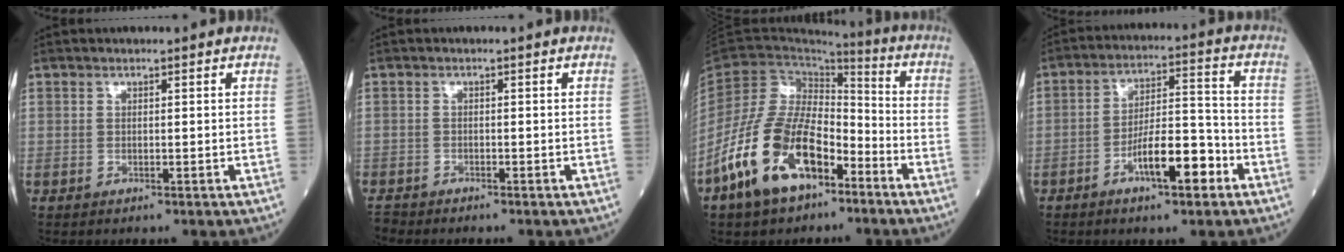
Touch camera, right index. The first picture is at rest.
{"total": 1.3, "force": [-1.2, 0.0, -0.3], "torque": [0.005, -0.007, -0.028]}
{"total": 14.8, "force": [-7.7, 7.2, 10.3], "torque": [-0.218, 0.006, -0.146]}
{"total": 9.5, "force": [-4.7, 2.4, 7.9], "torque": [-0.138, 0.016, -0.079]}